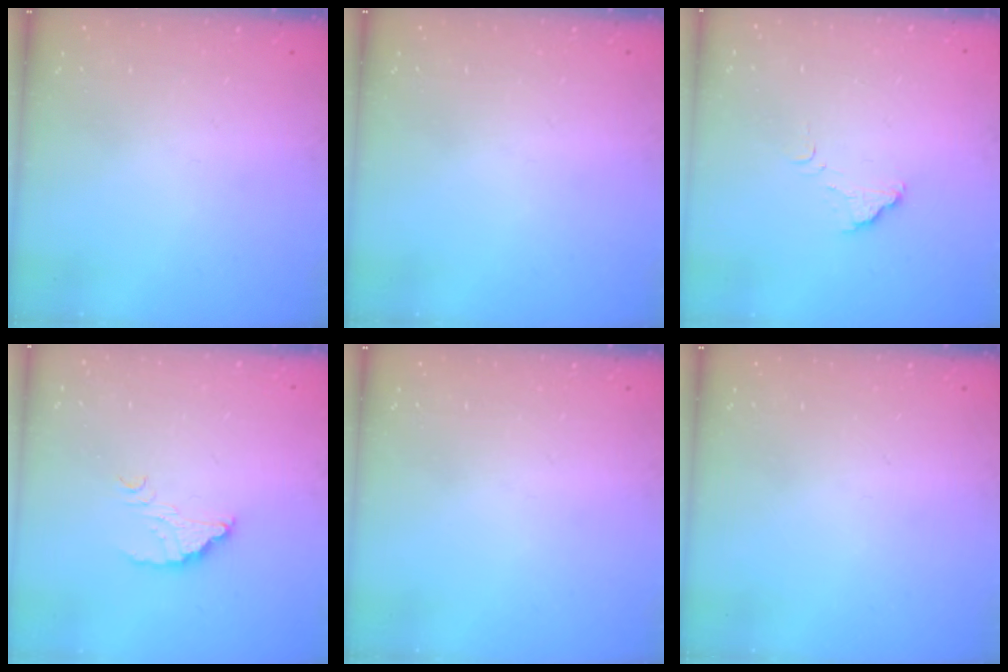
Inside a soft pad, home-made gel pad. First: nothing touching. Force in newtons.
{"total": 0.0}
{"total": 2.4, "press": 2.4, "slide": 0.1}
{"total": 3.5, "press": 3.5, "slide": 0.2}
{"total": 0.0}
{"total": 0.0}